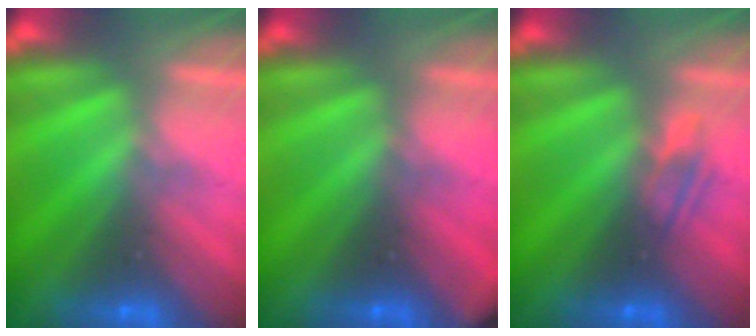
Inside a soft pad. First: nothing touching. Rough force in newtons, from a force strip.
{"total": 2.2}
{"total": 2.3}